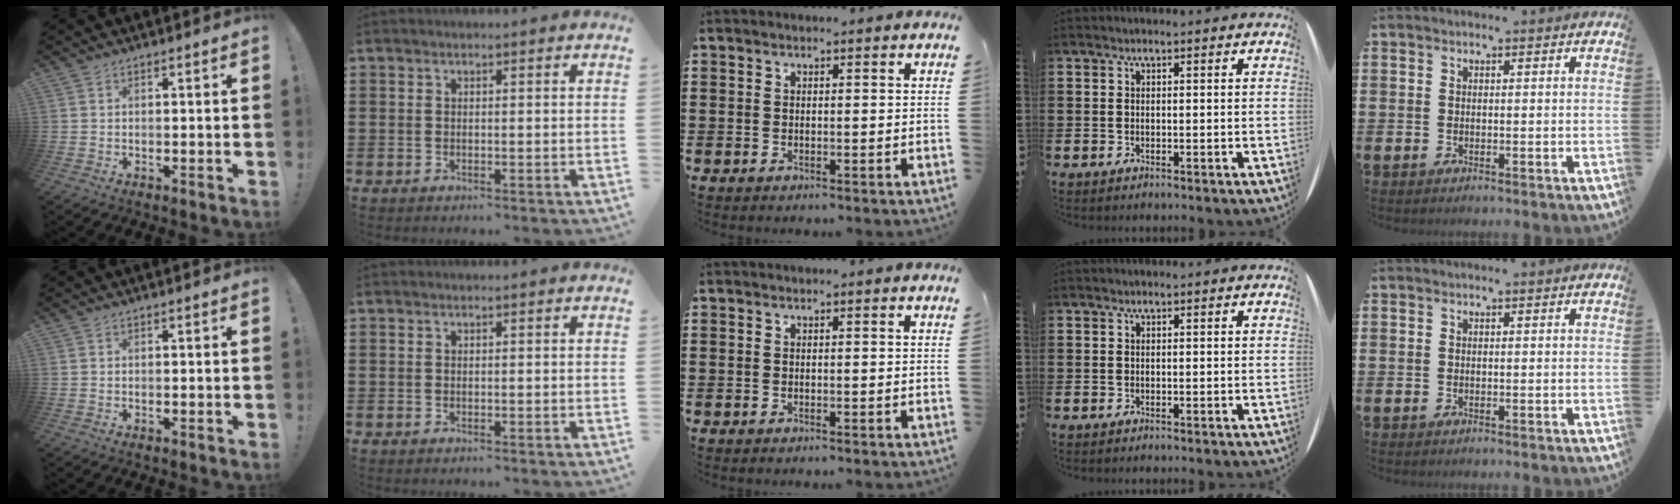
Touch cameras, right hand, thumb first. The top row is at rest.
{}